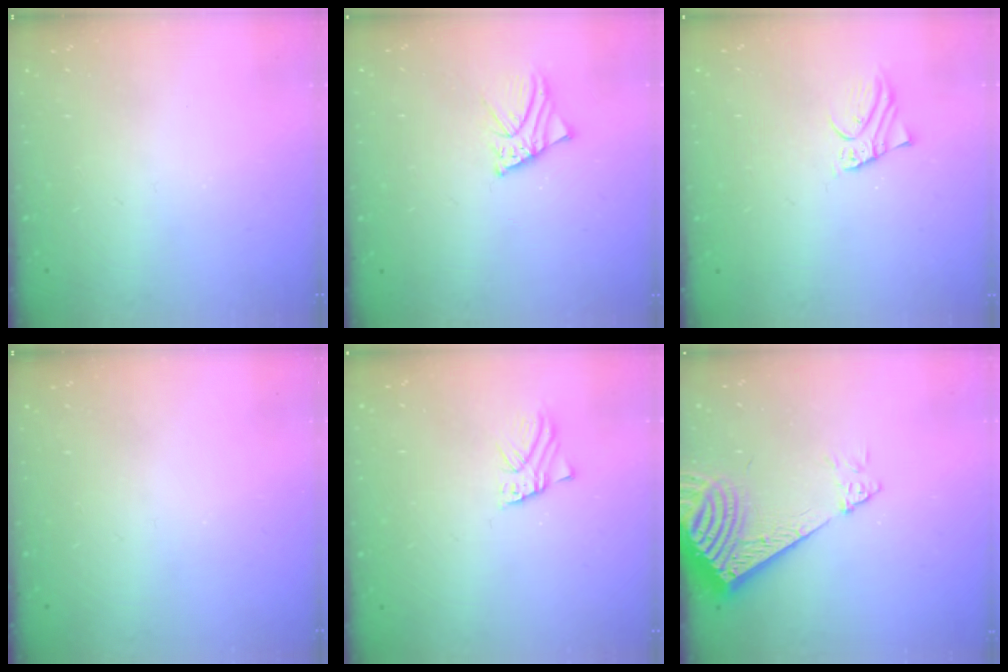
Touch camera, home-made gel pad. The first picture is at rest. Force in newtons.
{"total": 2.3, "press": 2.3, "slide": 0.3}
{"total": 2.4, "press": 2.4, "slide": 0.1}
{"total": 0.0}
{"total": 1.1, "press": 1.1, "slide": 0.2}
{"total": 10.2, "press": 10.0, "slide": 1.8}